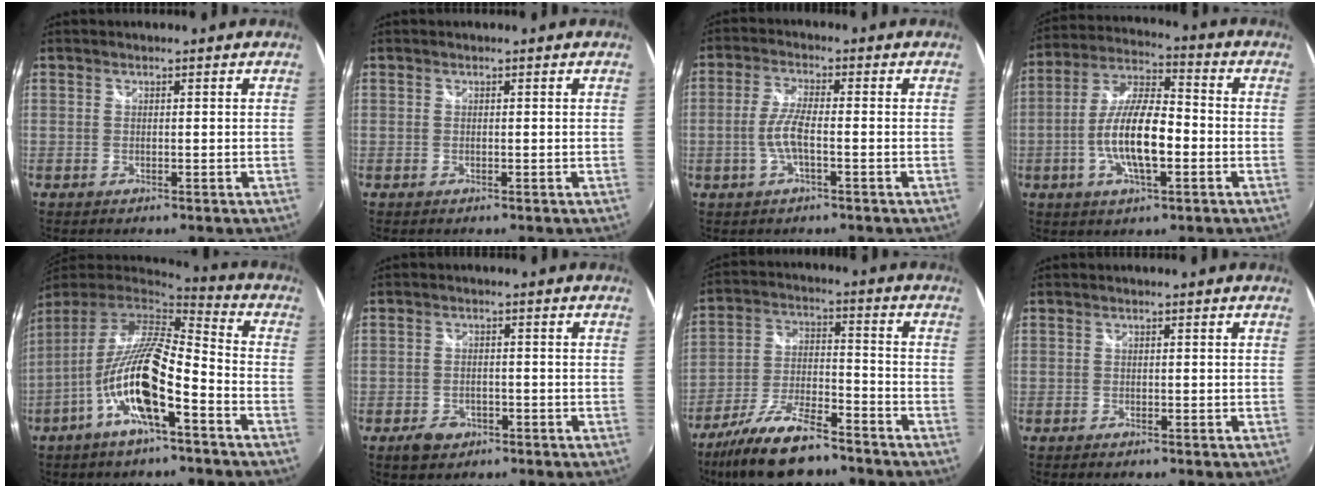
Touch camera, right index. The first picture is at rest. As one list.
[{"total": 0.0}, {"total": 5.4, "force": [-1.5, 1.0, 5.1], "torque": [-0.108, 0.001, -0.029]}, {"total": 12.8, "force": [-3.2, 4.1, 11.7], "torque": [-0.235, 0.002, -0.060]}, {"total": 16.5, "force": [-6.5, 4.0, 14.6], "torque": [-0.259, -0.018, -0.126]}, {"total": 4.4, "force": [-2.6, 2.9, 1.9], "torque": [-0.048, 0.000, -0.038]}, {"total": 15.5, "force": [-12.2, 4.3, 8.5], "torque": [-0.181, -0.017, -0.215]}, {"total": 0.7, "force": [-0.6, 0.3, 0.2], "torque": [-0.006, -0.003, -0.012]}]